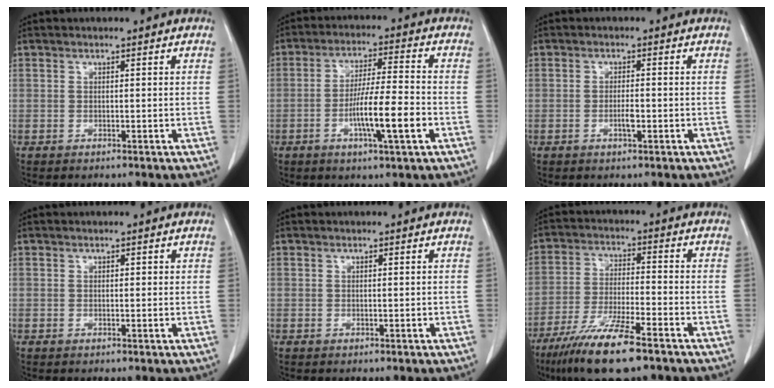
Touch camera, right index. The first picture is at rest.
{"total": 9.7, "force": [-3.2, 0.3, 9.1], "torque": [-0.162, -0.006, -0.060]}
{"total": 2.0, "force": [-0.8, 0.3, 1.8], "torque": [-0.034, 0.000, -0.013]}
{"total": 0.8, "force": [0.3, 0.5, 0.5], "torque": [-0.001, 0.000, 0.003]}
{"total": 0.0}
{"total": 12.0, "force": [-8.1, 1.4, 8.8], "torque": [-0.169, -0.029, -0.145]}